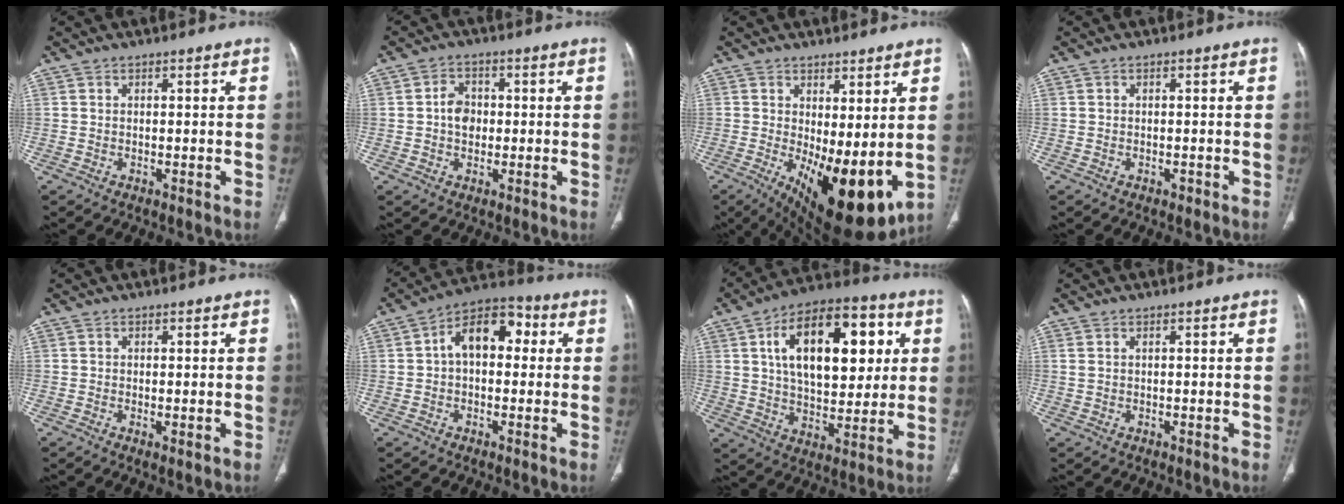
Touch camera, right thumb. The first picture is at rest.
{"total": 4.7, "force": [0.0, 3.6, 3.0], "torque": [-0.037, 0.009, -0.004]}
{"total": 15.3, "force": [-0.9, 6.2, 14.0], "torque": [-0.214, -0.032, 0.009]}
{"total": 0.6, "force": [-0.2, 0.4, 0.3], "torque": [-0.003, 0.002, -0.003]}
{"total": 0.8, "force": [0.0, 0.3, 0.8], "torque": [-0.016, -0.004, 0.002]}
{"total": 11.0, "force": [1.6, 6.9, 8.4], "torque": [-0.107, 0.038, 0.014]}
{"total": 22.7, "force": [6.2, 12.2, 18.1], "torque": [-0.247, -0.001, 0.095]}
{"total": 0.8, "force": [0.4, 0.3, 0.5], "torque": [-0.015, 0.010, 0.015]}